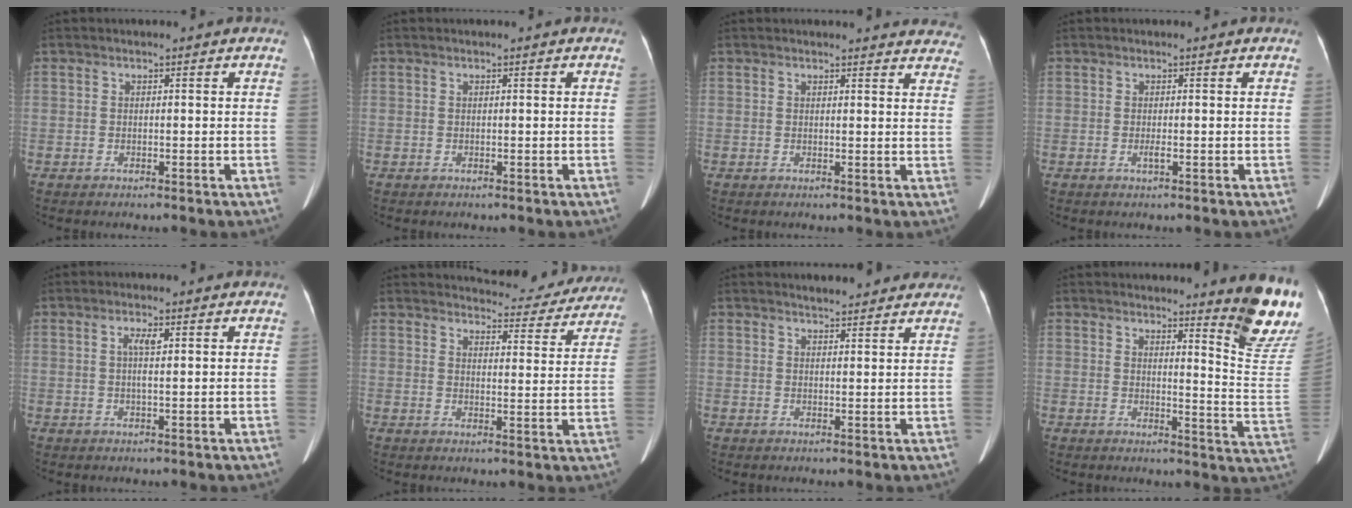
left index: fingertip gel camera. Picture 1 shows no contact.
{"total": 0.0}
{"total": 13.7, "force": [13.2, 3.1, 2.2], "torque": [0.011, -0.043, 0.115]}
{"total": 0.8, "force": [-0.4, 0.0, 0.7], "torque": [-0.015, -0.006, -0.004]}
{"total": 2.3, "force": [0.6, 0.3, 2.2], "torque": [-0.043, 0.006, 0.009]}
{"total": 13.9, "force": [13.3, 3.2, 2.3], "torque": [-0.002, -0.026, 0.140]}
{"total": 6.0, "force": [5.5, 1.6, 1.7], "torque": [-0.016, 0.013, 0.062]}
{"total": 11.2, "force": [9.6, -0.3, 5.7], "torque": [-0.054, -0.086, 0.098]}